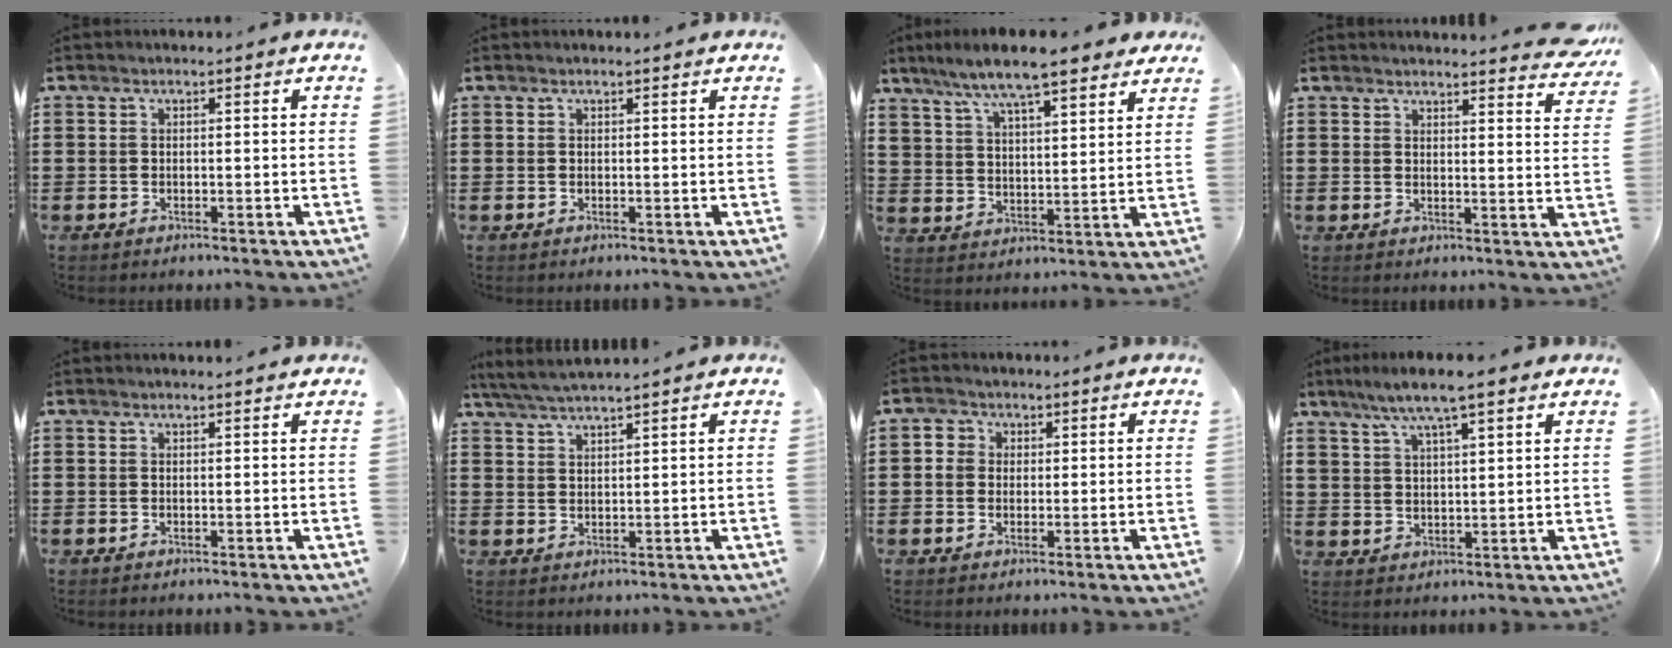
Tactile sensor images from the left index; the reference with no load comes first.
{"total": 0.5, "force": [0.4, -0.1, 0.3], "torque": [-0.007, -0.002, 0.009]}
{"total": 8.6, "force": [7.4, 1.2, 4.2], "torque": [-0.108, -0.023, 0.129]}
{"total": 3.9, "force": [3.7, -0.2, 1.1], "torque": [-0.020, -0.019, 0.065]}
{"total": 0.7, "force": [0.6, -0.1, 0.4], "torque": [-0.008, -0.003, 0.012]}
{"total": 3.8, "force": [3.5, -0.4, 1.5], "torque": [-0.038, -0.009, 0.064]}
{"total": 2.7, "force": [0.6, 2.6, 0.3], "torque": [-0.011, 0.008, 0.006]}
{"total": 7.0, "force": [5.3, 1.0, 4.4], "torque": [-0.097, -0.007, 0.094]}